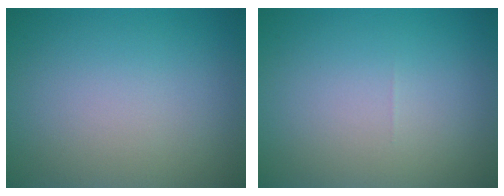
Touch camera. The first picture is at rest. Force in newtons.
{"total": 0.0}